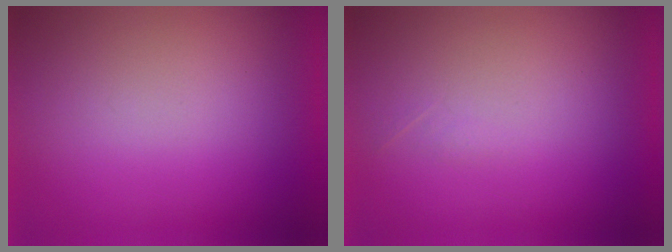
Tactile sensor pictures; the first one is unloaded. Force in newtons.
{"total": 1.0}